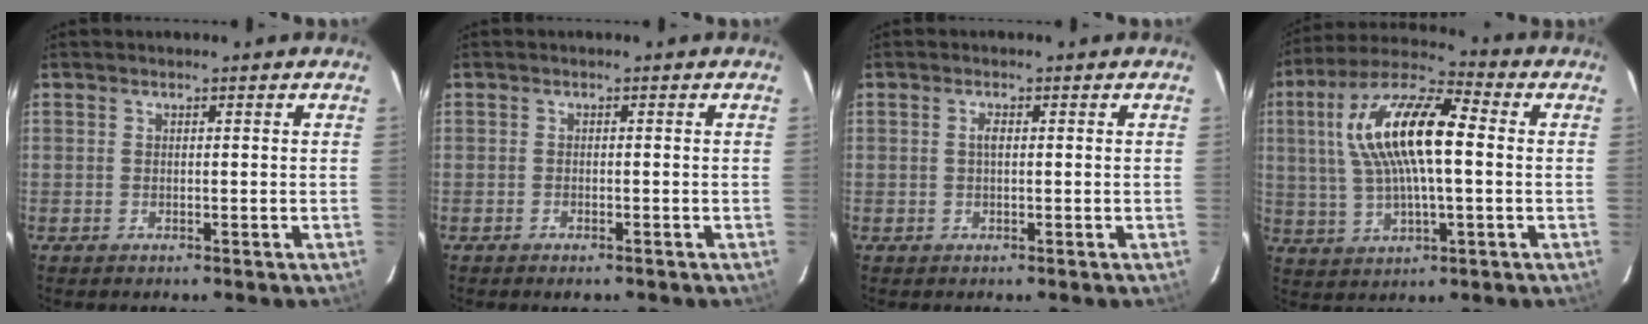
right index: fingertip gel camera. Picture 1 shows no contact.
{"total": 1.7, "force": [-1.3, 0.7, 0.8], "torque": [-0.022, -0.002, -0.023]}
{"total": 1.2, "force": [0.1, 0.5, 1.1], "torque": [-0.022, 0.002, 0.000]}
{"total": 16.8, "force": [2.1, 5.6, 15.7], "torque": [-0.304, 0.023, 0.034]}